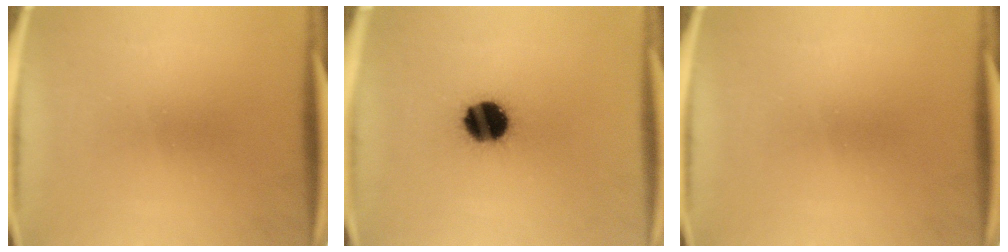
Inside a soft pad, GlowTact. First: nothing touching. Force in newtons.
{"total": 13.4}
{"total": 0.0}